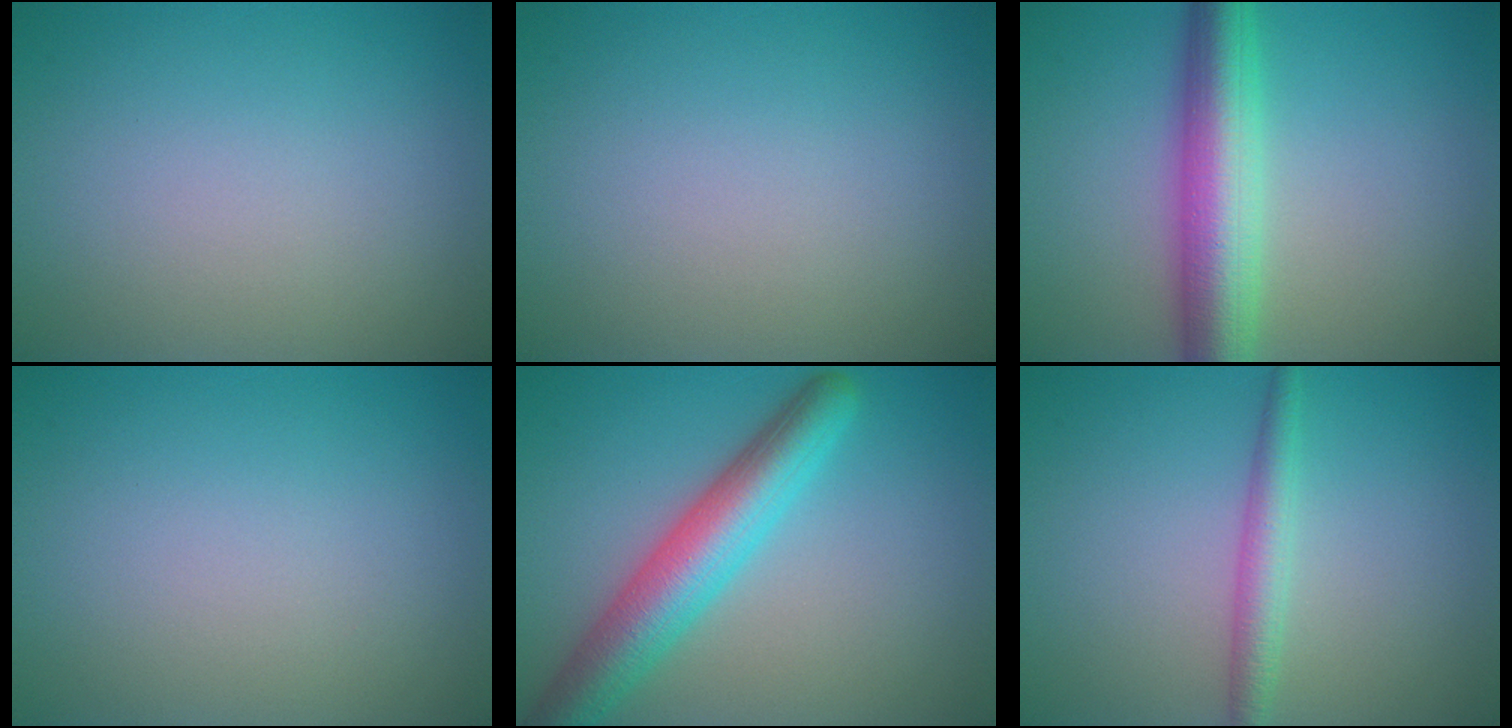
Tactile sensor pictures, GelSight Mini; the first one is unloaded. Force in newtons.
{"total": 0.0}
{"total": 7.1, "press": 7.1, "slide": 0.2}
{"total": 0.0}
{"total": 6.6, "press": 6.6, "slide": 0.2}
{"total": 2.3, "press": 2.3, "slide": 0.0}